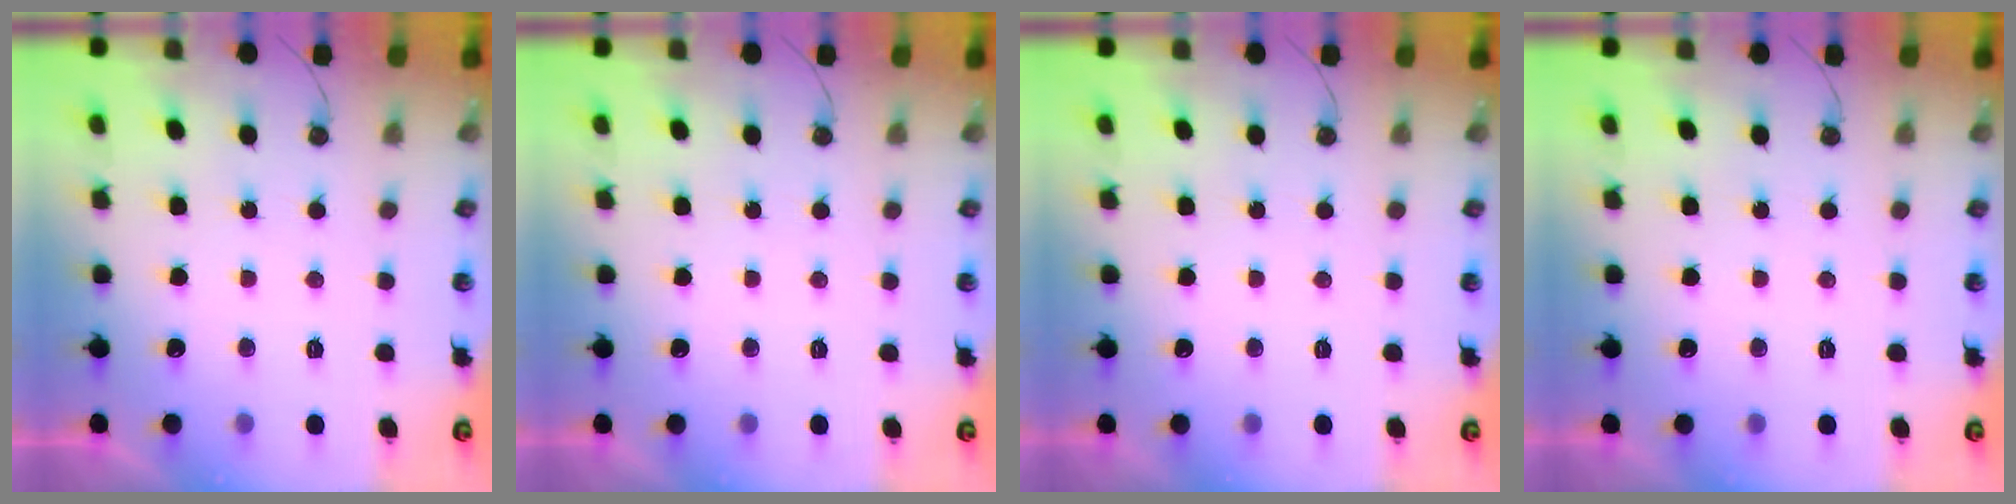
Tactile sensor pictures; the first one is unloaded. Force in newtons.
{"total": 0.0}
{"total": 0.0}
{"total": 0.0}